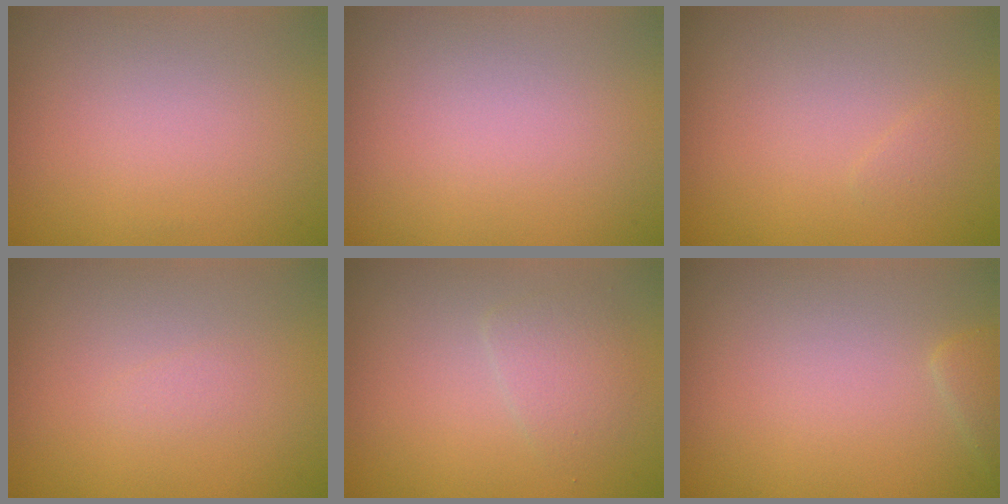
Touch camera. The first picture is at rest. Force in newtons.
{"total": 0.0}
{"total": 0.6, "press": 0.6, "slide": 0.1}
{"total": 0.5, "press": 0.5, "slide": 0.1}
{"total": 1.9, "press": 1.9, "slide": 0.0}
{"total": 0.9, "press": 0.9, "slide": 0.0}